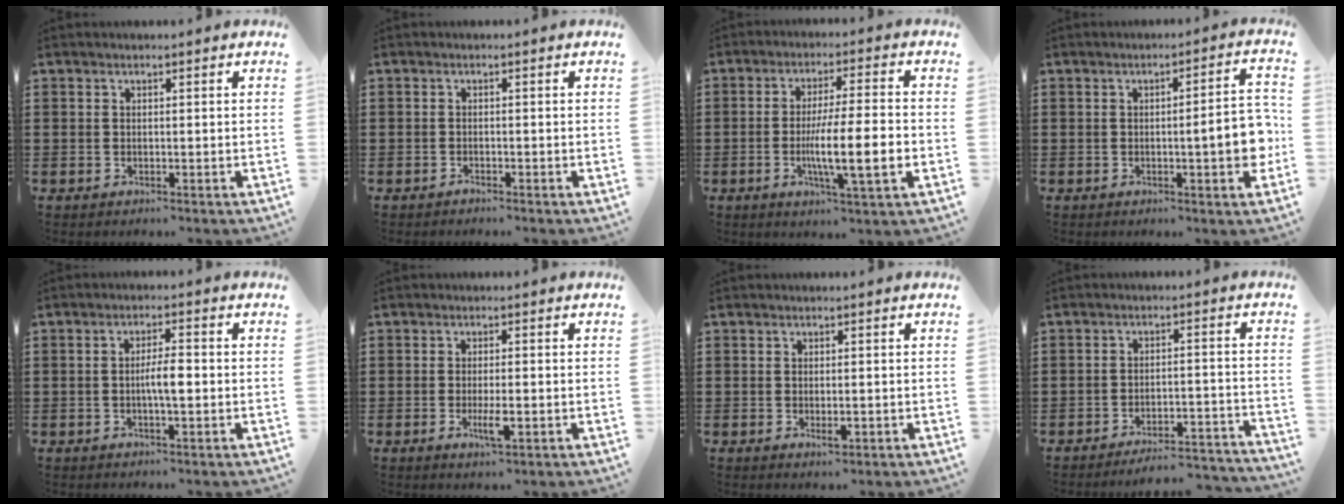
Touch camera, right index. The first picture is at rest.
{"total": 0.7, "force": [-0.7, 0.2, 0.1], "torque": [-0.004, 0.001, -0.015]}
{"total": 10.3, "force": [-2.3, 1.6, 9.9], "torque": [-0.169, -0.012, -0.042]}
{"total": 6.7, "force": [-0.8, 1.0, 6.6], "torque": [-0.087, -0.010, -0.019]}
{"total": 4.0, "force": [-0.5, 0.8, 3.9], "torque": [-0.076, 0.000, -0.012]}
{"total": 3.8, "force": [-1.2, 0.8, 3.5], "torque": [-0.072, -0.007, -0.025]}
{"total": 1.5, "force": [-0.3, 0.5, 1.4], "torque": [-0.025, -0.002, -0.006]}
{"total": 4.5, "force": [-4.4, 0.2, 1.3], "torque": [-0.024, -0.003, -0.086]}